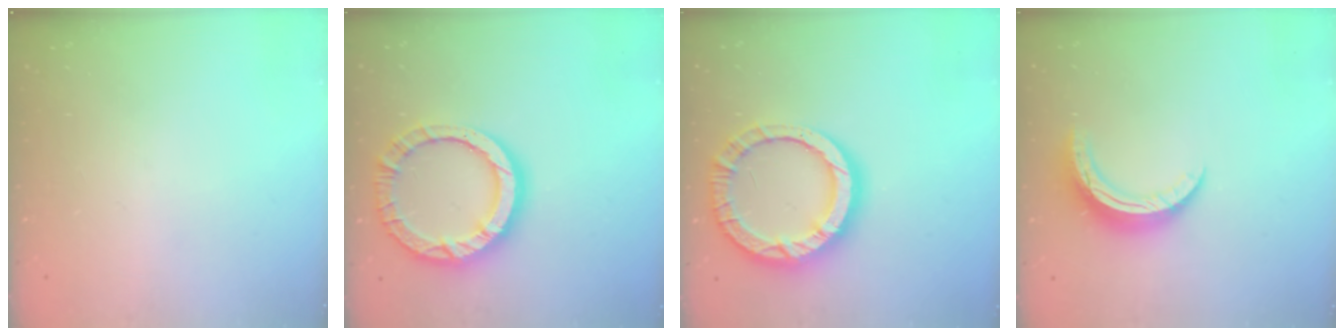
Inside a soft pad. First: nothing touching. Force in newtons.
{"total": 13.7, "press": 13.6, "slide": 1.4}
{"total": 16.4, "press": 16.3, "slide": 1.9}
{"total": 10.1, "press": 10.1, "slide": 0.1}